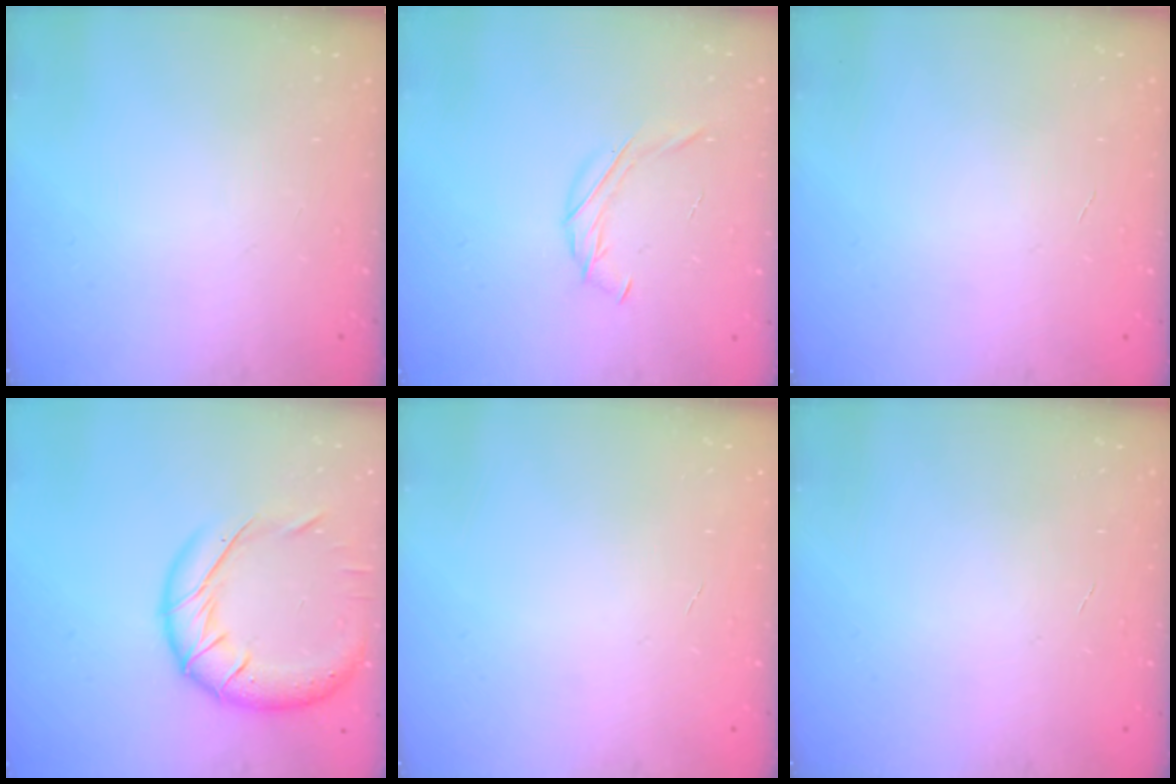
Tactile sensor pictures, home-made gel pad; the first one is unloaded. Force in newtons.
{"total": 6.3, "press": 6.1, "slide": 1.6}
{"total": 0.0}
{"total": 17.7, "press": 17.6, "slide": 2.0}
{"total": 0.0}
{"total": 0.0}